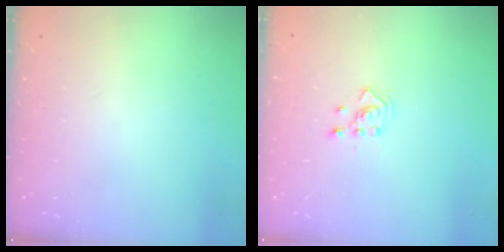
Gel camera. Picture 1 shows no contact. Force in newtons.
{"total": 2.5, "press": 2.3, "slide": 1.0}